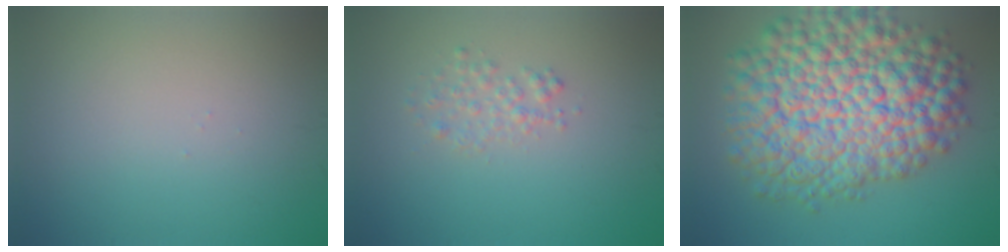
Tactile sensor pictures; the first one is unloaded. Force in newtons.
{"total": 1.6, "press": 1.6, "slide": 0.1}
{"total": 14.6, "press": 14.6, "slide": 0.6}